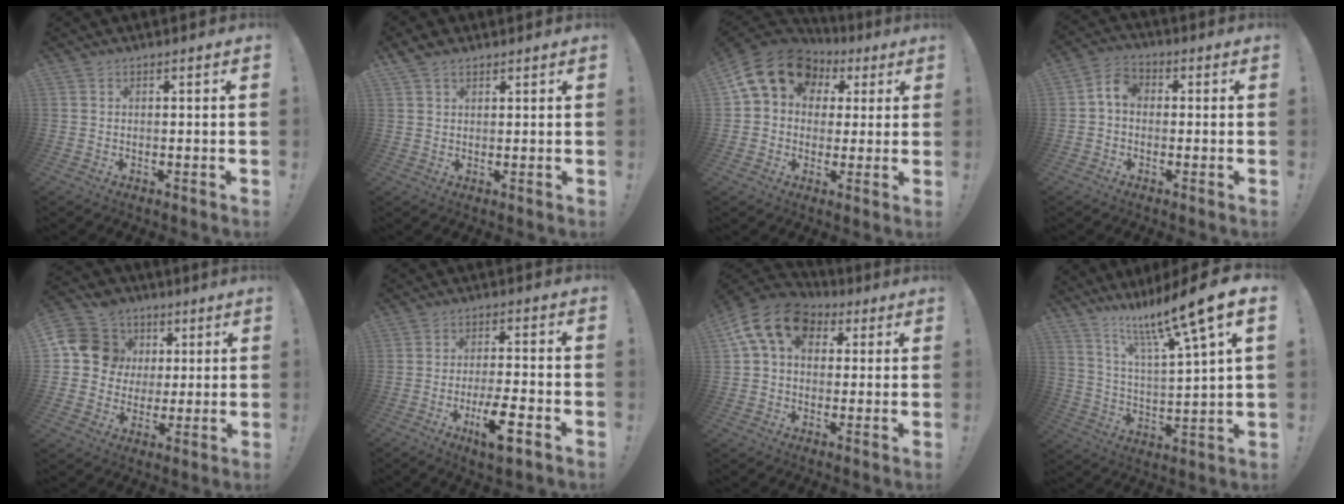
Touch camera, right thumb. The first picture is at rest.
{"total": 3.4, "force": [2.4, 2.0, 1.3], "torque": [-0.016, -0.009, 0.046]}
{"total": 16.3, "force": [6.2, 12.2, 8.9], "torque": [-0.139, -0.021, 0.115]}
{"total": 5.9, "force": [-0.3, 4.2, 4.2], "torque": [-0.087, 0.018, -0.002]}
{"total": 14.2, "force": [3.4, 12.8, 5.2], "torque": [-0.071, -0.005, 0.075]}
{"total": 9.6, "force": [-4.8, 2.0, 8.1], "torque": [-0.132, 0.010, -0.084]}
{"total": 14.2, "force": [5.0, 9.9, 8.8], "torque": [-0.145, -0.006, 0.096]}
{"total": 14.3, "force": [10.0, 0.7, 10.1], "torque": [-0.172, -0.076, 0.153]}